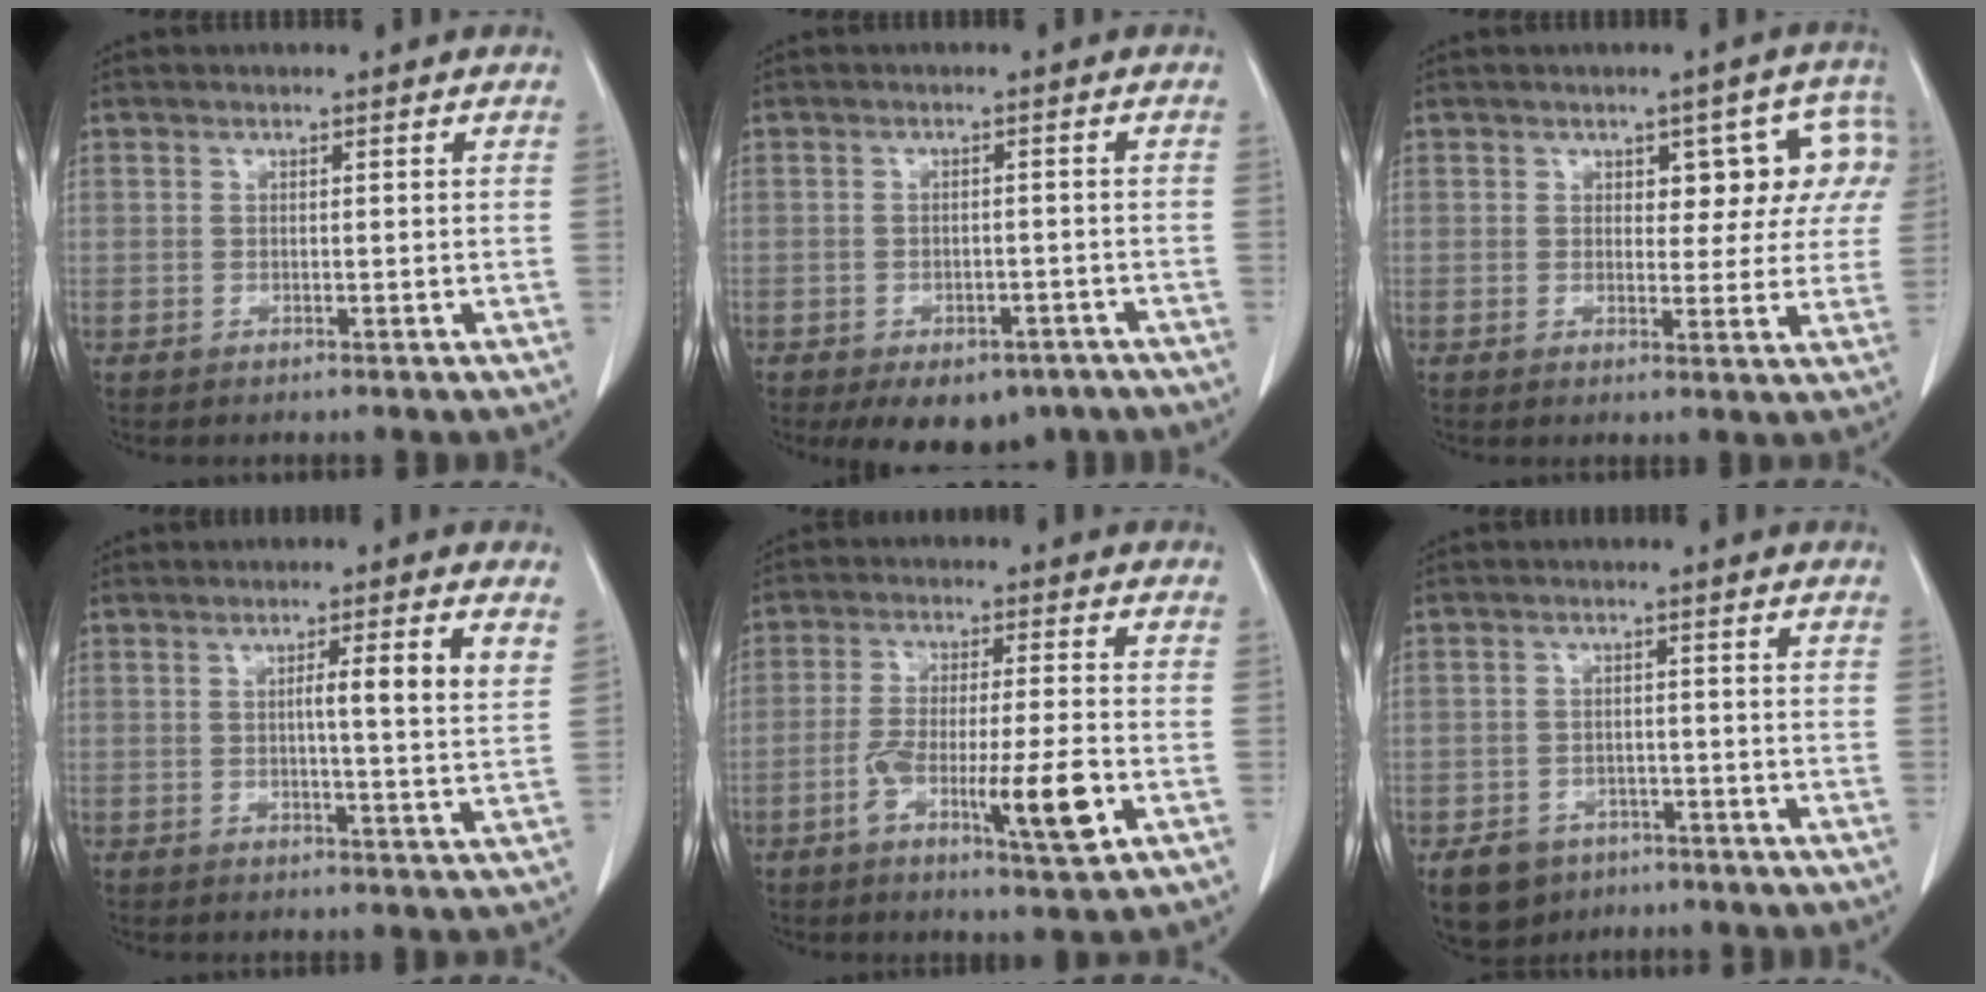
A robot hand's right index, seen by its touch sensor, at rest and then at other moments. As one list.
[{"total": 9.8, "force": [-6.8, 5.3, 4.5], "torque": [-0.057, 0.005, -0.087]}, {"total": 7.1, "force": [2.3, 4.0, 5.4], "torque": [-0.034, 0.026, 0.024]}, {"total": 6.3, "force": [2.1, -0.2, 5.9], "torque": [-0.083, 0.000, 0.025]}, {"total": 10.8, "force": [-3.8, 1.1, 10.0], "torque": [-0.173, -0.006, -0.064]}, {"total": 5.6, "force": [-3.8, 3.9, 1.3], "torque": [-0.029, 0.002, -0.053]}]